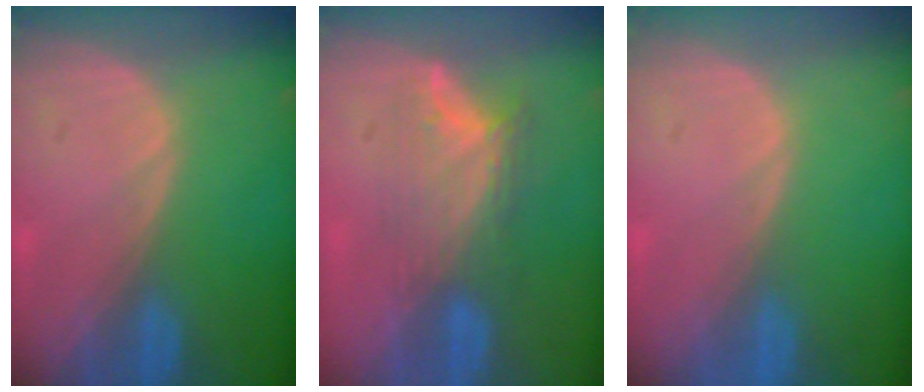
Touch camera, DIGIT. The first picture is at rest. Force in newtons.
{"total": 7.4, "press": 6.6, "slide": 3.4}
{"total": 0.0}